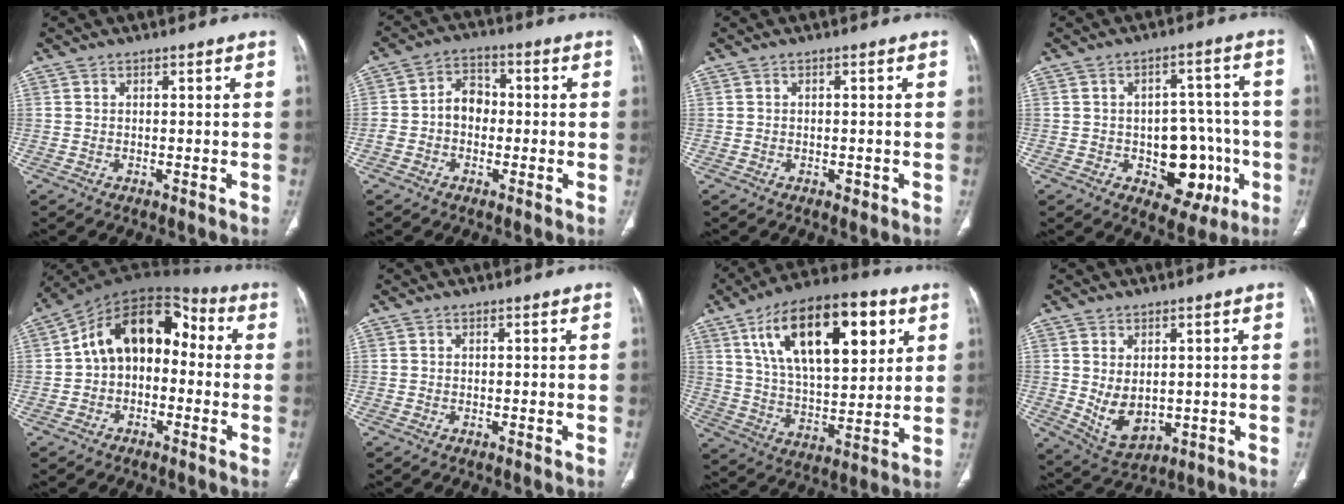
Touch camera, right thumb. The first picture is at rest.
{"total": 6.3, "force": [-0.8, 4.9, 3.8], "torque": [-0.043, 0.028, -0.027]}
{"total": 1.0, "force": [-0.4, 0.7, 0.6], "torque": [-0.006, 0.000, -0.005]}
{"total": 12.9, "force": [-3.5, 8.3, 9.3], "torque": [-0.074, 0.030, -0.036]}
{"total": 14.2, "force": [-0.1, 9.8, 10.2], "torque": [-0.127, 0.055, -0.019]}
{"total": 0.0}
{"total": 24.1, "force": [9.9, 11.0, 19.0], "torque": [-0.287, -0.018, 0.166]}
{"total": 7.4, "force": [0.3, 4.9, 5.5], "torque": [-0.083, -0.012, 0.031]}